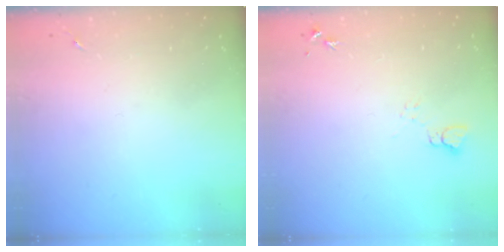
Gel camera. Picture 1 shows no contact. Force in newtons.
{"total": 3.7, "press": 3.7, "slide": 0.4}